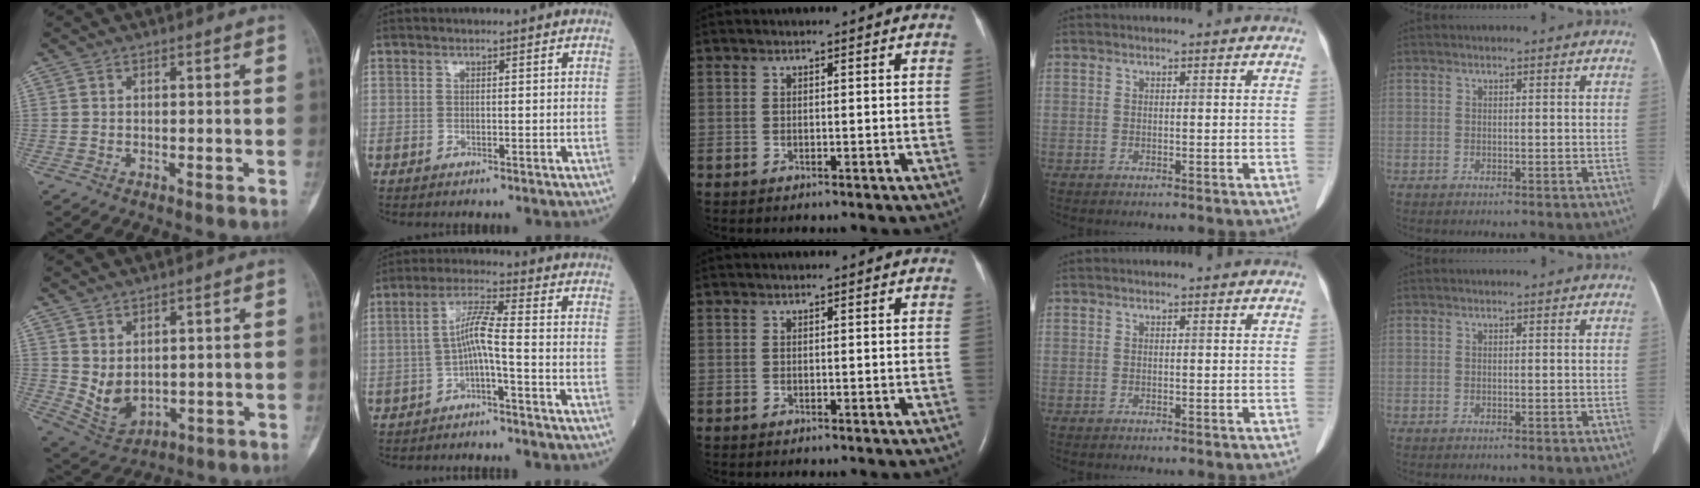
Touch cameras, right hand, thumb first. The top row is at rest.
{"thumb": {"total": 6.8, "force": [0.8, 4.6, 5.0], "torque": [-0.072, -0.014, 0.041]}, "index": {"total": 5.1, "force": [-1.4, -0.1, 4.9], "torque": [-0.100, 0.019, -0.023]}}